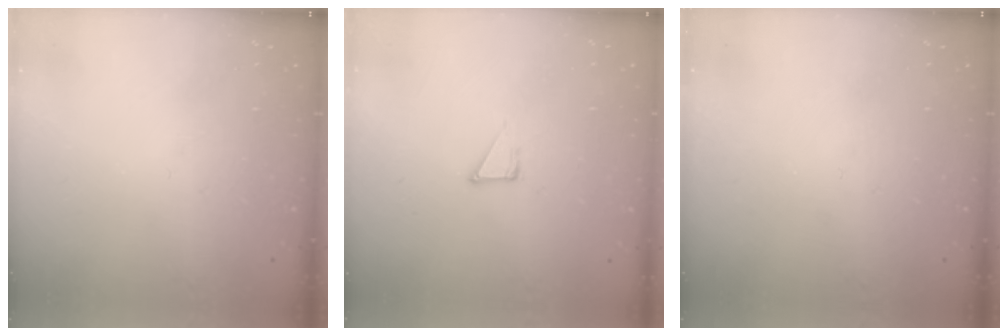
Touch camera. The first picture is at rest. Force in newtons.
{"total": 5.1, "press": 5.0, "slide": 0.4}
{"total": 0.0}